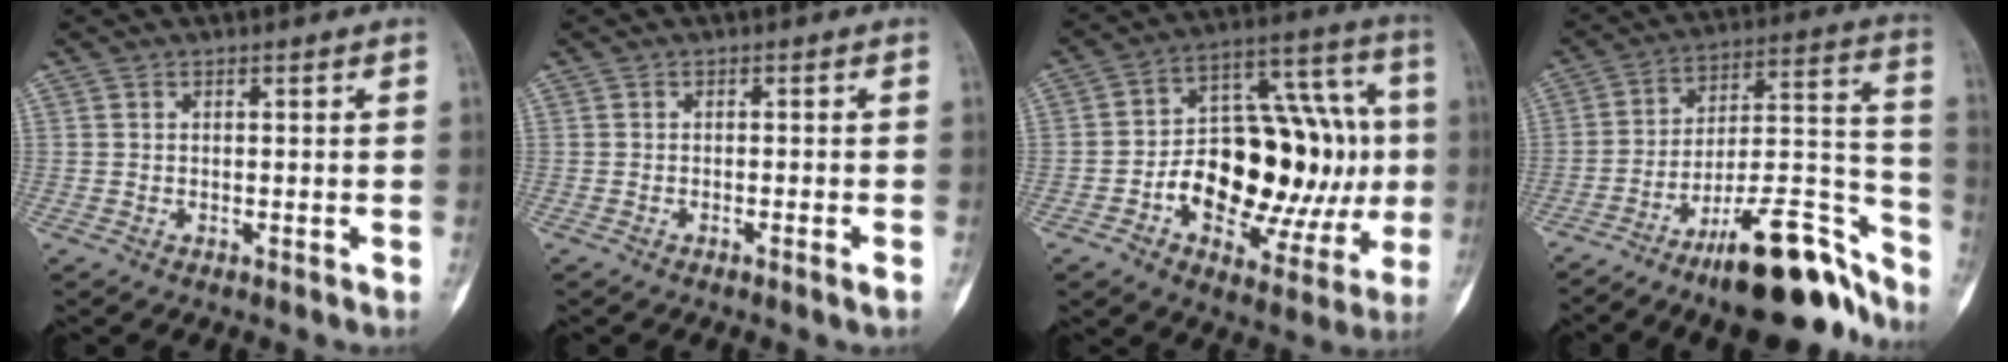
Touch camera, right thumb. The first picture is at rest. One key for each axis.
{"total": 1.4, "fx": -0.9, "fy": -0.1, "fz": 1.1, "tx": -0.024, "ty": -0.001, "tz": -0.013}
{"total": 27.0, "fx": -2.6, "fy": 15.0, "fz": 22.3, "tx": -0.295, "ty": 0.044, "tz": -0.026}
{"total": 21.9, "fx": -15.3, "fy": 6.4, "fz": 14.4, "tx": -0.160, "ty": 0.116, "tz": -0.244}